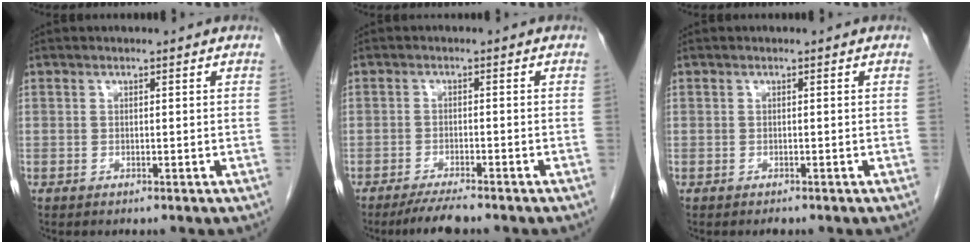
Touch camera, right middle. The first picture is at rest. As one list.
[{"total": 3.9, "force": [-3.3, 0.1, 2.0], "torque": [-0.037, -0.009, -0.059]}, {"total": 0.5, "force": [-0.5, 0.1, 0.2], "torque": [-0.006, 0.000, -0.005]}]